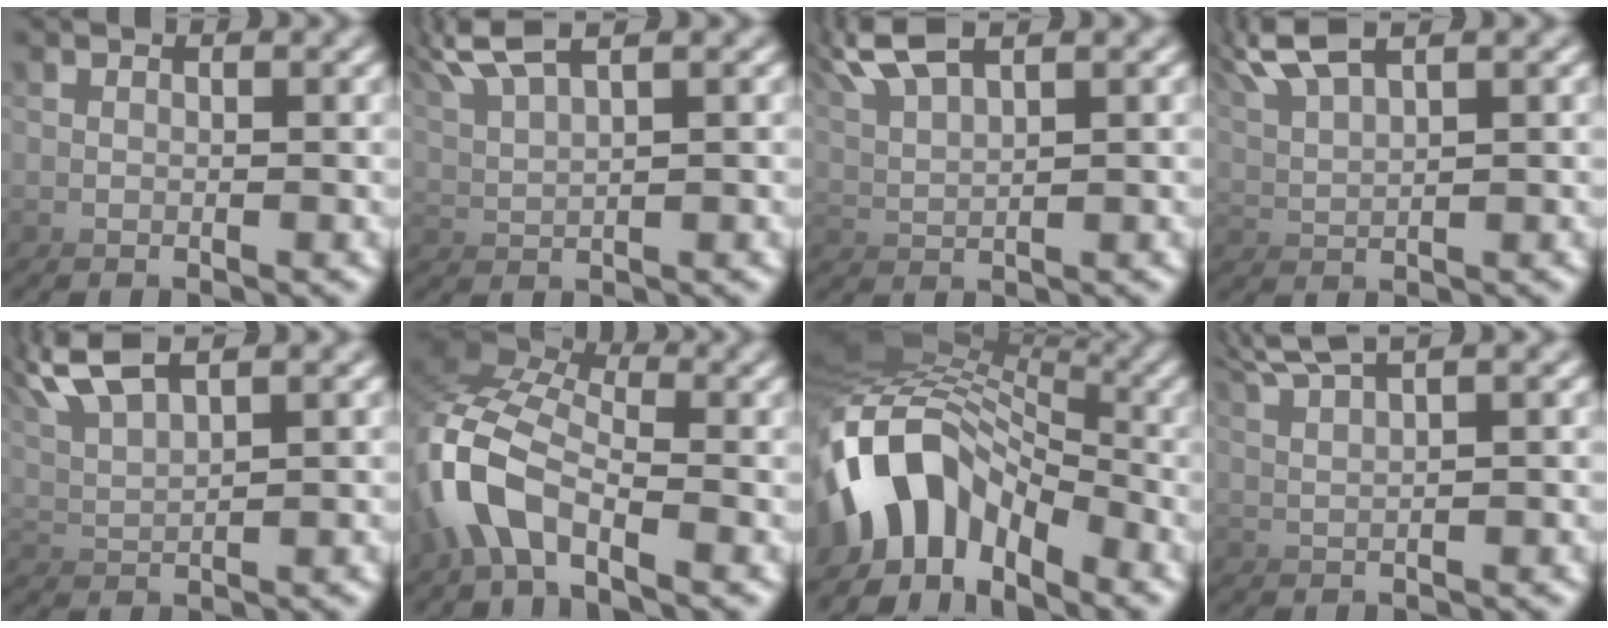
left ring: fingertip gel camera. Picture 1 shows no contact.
{"total": 2.8, "force": [2.7, -0.1, 0.5], "torque": [-0.067, 0.006, 0.047]}
{"total": 2.7, "force": [2.7, -0.1, 0.2], "torque": [-0.066, 0.002, 0.048]}
{"total": 2.7, "force": [2.6, 0.0, 0.2], "torque": [-0.067, 0.003, 0.047]}
{"total": 3.2, "force": [3.1, 0.1, 0.6], "torque": [-0.085, 0.009, 0.050]}
{"total": 3.9, "force": [-0.7, 2.9, 2.4], "torque": [-0.111, 0.005, -0.023]}
{"total": 8.8, "force": [-1.9, 6.1, 6.1], "torque": [-0.157, 0.004, -0.046]}
{"total": 3.0, "force": [2.6, -0.2, 1.4], "torque": [-0.059, 0.003, 0.045]}